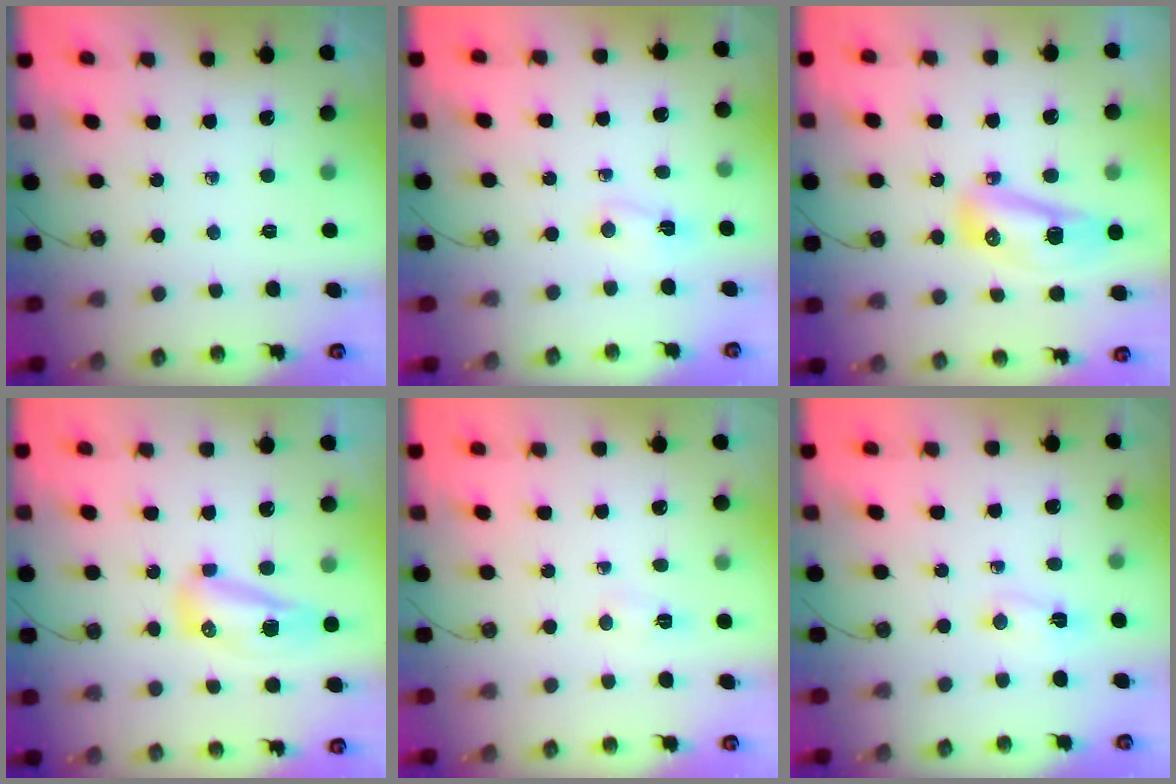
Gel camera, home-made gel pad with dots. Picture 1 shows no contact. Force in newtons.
{"total": 2.1, "press": 2.1, "slide": 0.4}
{"total": 18.6, "press": 14.7, "slide": 11.4}
{"total": 8.5, "press": 8.4, "slide": 1.1}
{"total": 2.9, "press": 2.9, "slide": 0.4}
{"total": 2.1, "press": 2.1, "slide": 0.4}